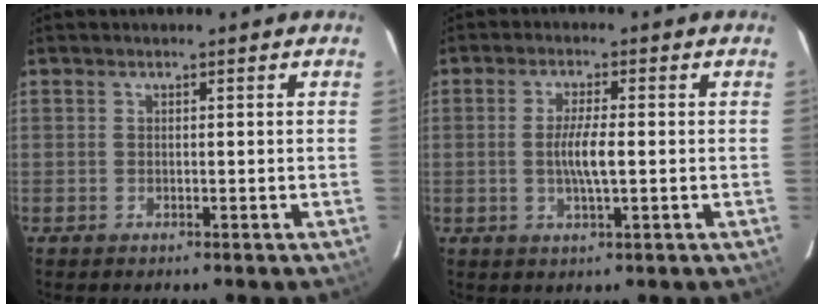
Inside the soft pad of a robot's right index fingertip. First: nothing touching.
{"total": 4.9, "force": [-0.5, 0.6, 4.8], "torque": [-0.089, -0.004, -0.008]}